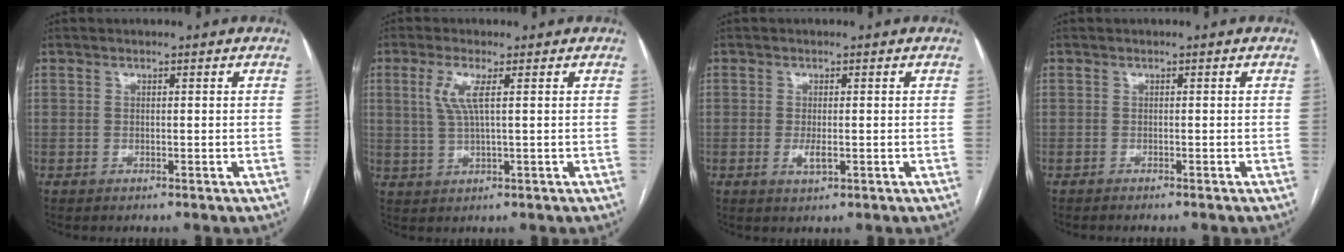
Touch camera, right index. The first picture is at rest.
{"total": 4.3, "force": [1.3, 0.3, 4.1], "torque": [-0.095, 0.003, 0.031]}
{"total": 2.1, "force": [-0.5, 0.6, 1.9], "torque": [-0.039, -0.004, -0.006]}
{"total": 2.7, "force": [-2.4, 0.2, 1.2], "torque": [-0.016, -0.003, -0.028]}